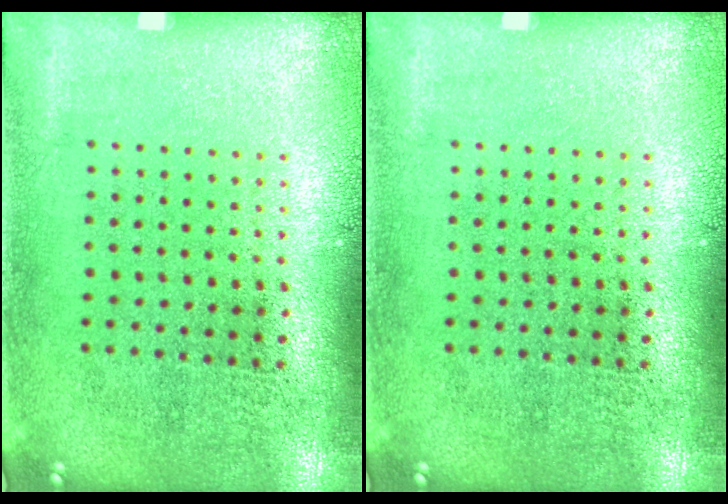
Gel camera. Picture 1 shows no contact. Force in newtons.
{"total": 0.0}